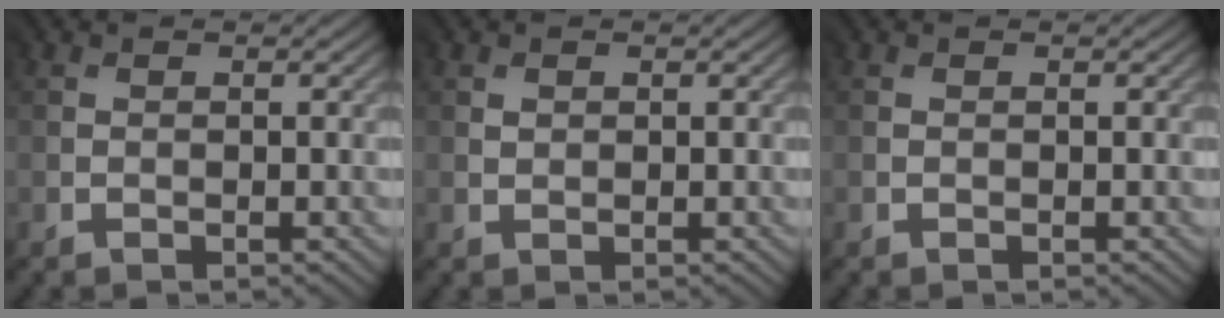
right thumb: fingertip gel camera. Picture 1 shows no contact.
{"total": 1.1, "force": [0.9, 0.7, -0.1], "torque": [0.002, -0.002, 0.020]}
{"total": 0.0}